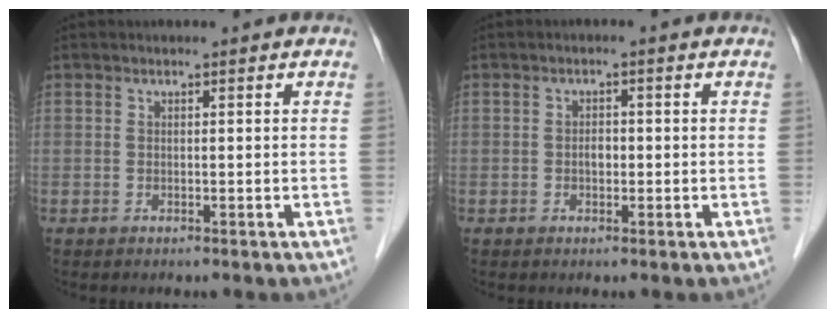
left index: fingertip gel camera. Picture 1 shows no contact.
{"total": 1.5, "force": [-0.3, 0.9, 1.1], "torque": [-0.018, 0.004, -0.004]}